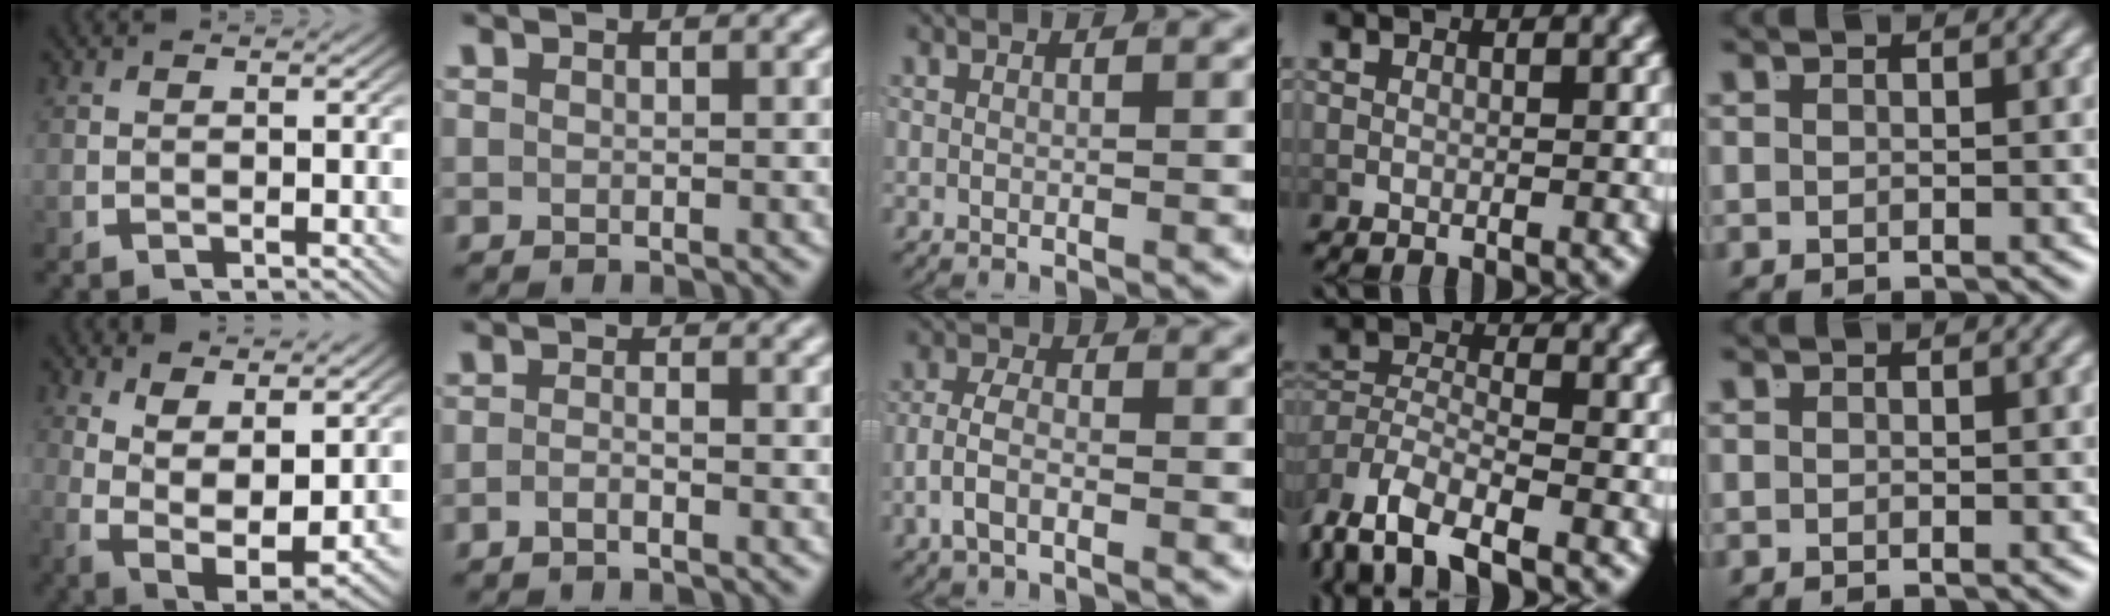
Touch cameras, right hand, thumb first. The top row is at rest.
{"thumb": {"total": 9.2, "force": [-0.6, 6.1, 6.9], "torque": [-0.152, -0.053, 0.010]}, "index": {"total": 1.5, "force": [-1.2, -0.2, 0.8], "torque": [-0.013, -0.002, -0.024]}, "middle": {"total": 2.9, "force": [-1.2, 1.5, 2.1], "torque": [-0.040, 0.001, -0.025]}, "ring": {"total": 5.5, "force": [-2.0, 4.0, 3.2], "torque": [-0.091, -0.024, -0.032]}}